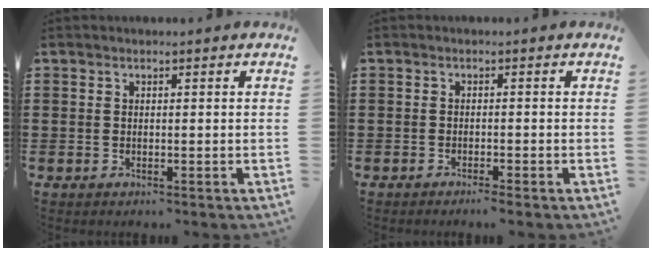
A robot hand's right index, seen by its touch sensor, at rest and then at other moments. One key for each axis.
{"total": 1.1, "fx": -1.0, "fy": -0.1, "fz": 0.5, "tx": -0.009, "ty": -0.001, "tz": -0.020}